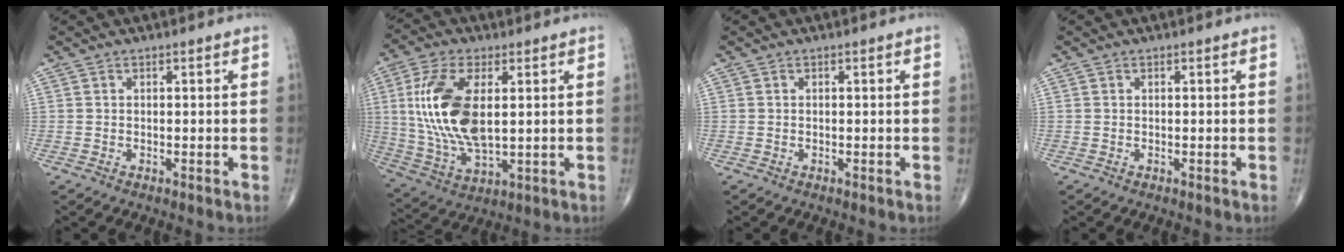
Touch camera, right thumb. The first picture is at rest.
{"total": 16.3, "force": [2.5, 7.8, 14.1], "torque": [-0.294, -0.011, 0.056]}
{"total": 0.0}
{"total": 0.0}